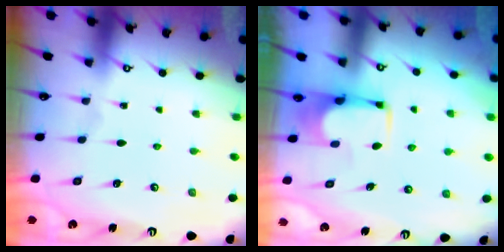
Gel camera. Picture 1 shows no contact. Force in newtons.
{"total": 3.6, "press": 3.6, "slide": 0.0}